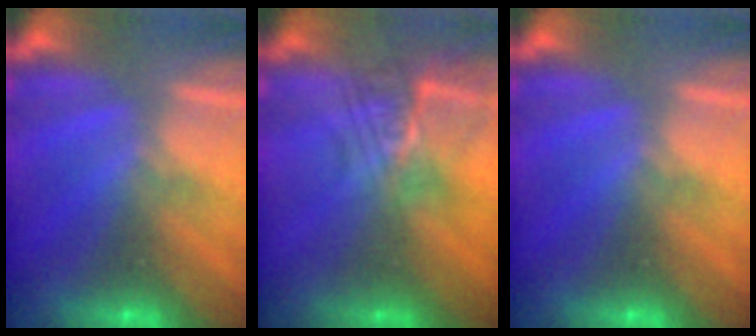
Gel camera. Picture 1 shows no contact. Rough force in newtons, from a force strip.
{"total": 2.4}
{"total": 0.0}